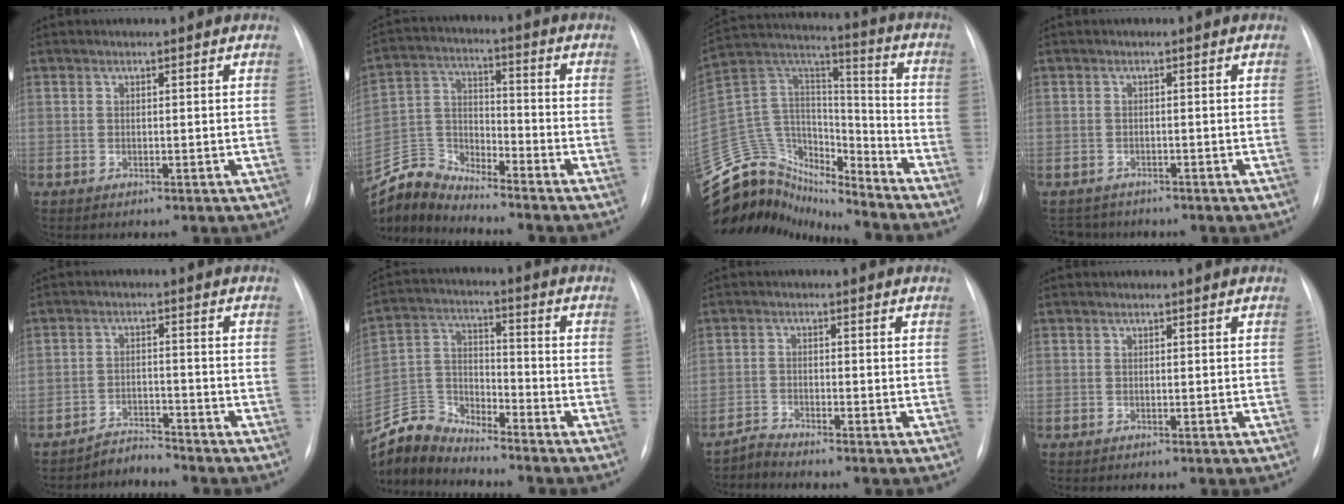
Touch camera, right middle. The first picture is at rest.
{"total": 8.4, "force": [-8.3, -0.1, -0.8], "torque": [0.000, 0.023, -0.165]}
{"total": 21.6, "force": [-19.7, 7.3, 4.8], "torque": [-0.128, 0.068, -0.332]}
{"total": 3.3, "force": [-3.0, 1.3, -0.4], "torque": [0.000, -0.006, -0.046]}
{"total": 3.2, "force": [-3.0, -0.3, -1.0], "torque": [0.018, -0.012, -0.049]}
{"total": 8.6, "force": [-8.5, 0.7, -0.4], "torque": [-0.008, 0.017, -0.171]}
{"total": 2.2, "force": [-2.0, -0.6, -0.6], "torque": [0.009, -0.017, -0.040]}
{"total": 0.0}